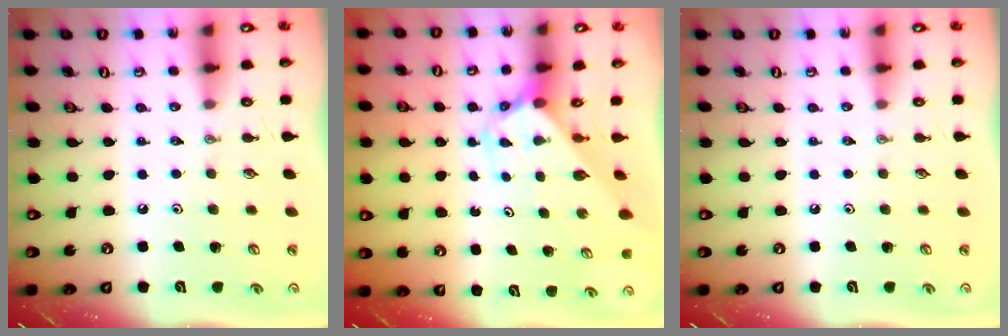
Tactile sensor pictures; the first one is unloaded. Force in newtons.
{"total": 2.6, "press": 2.6, "slide": 0.2}
{"total": 0.0}